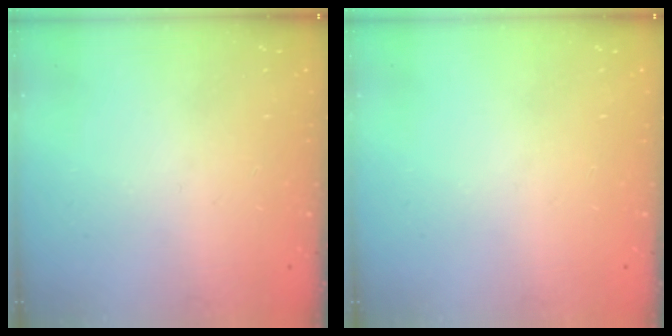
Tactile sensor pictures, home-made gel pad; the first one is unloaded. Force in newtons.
{"total": 0.0}